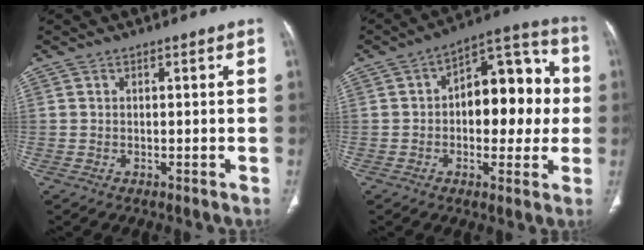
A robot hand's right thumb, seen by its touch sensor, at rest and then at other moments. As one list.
[{"total": 17.0, "force": [0.5, 9.7, 13.9], "torque": [-0.139, 0.041, 0.003]}]